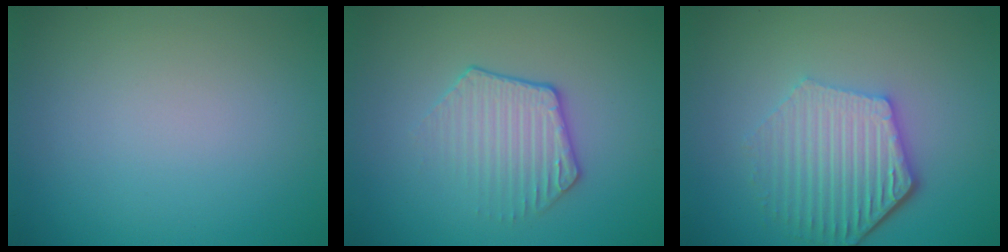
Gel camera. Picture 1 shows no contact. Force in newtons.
{"total": 2.7, "press": 2.2, "slide": 1.6}
{"total": 5.7, "press": 4.3, "slide": 3.8}